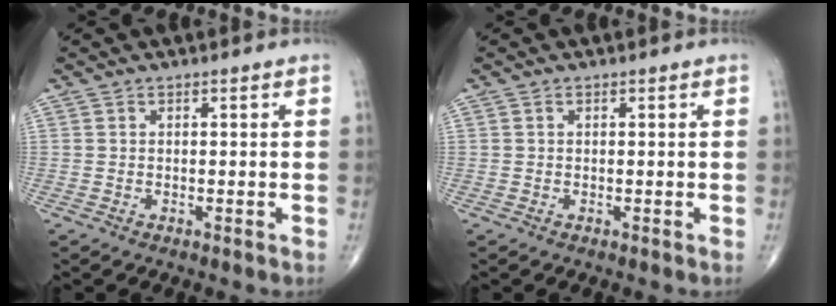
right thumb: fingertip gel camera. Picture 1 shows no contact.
{"total": 0.0}